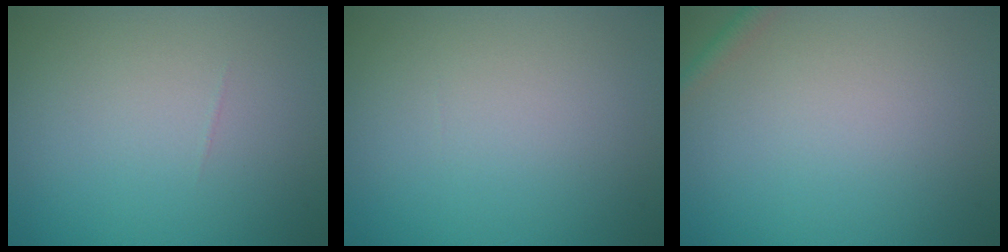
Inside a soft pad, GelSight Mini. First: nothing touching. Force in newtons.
{"total": 0.0}
{"total": 1.0, "press": 1.0, "slide": 0.0}